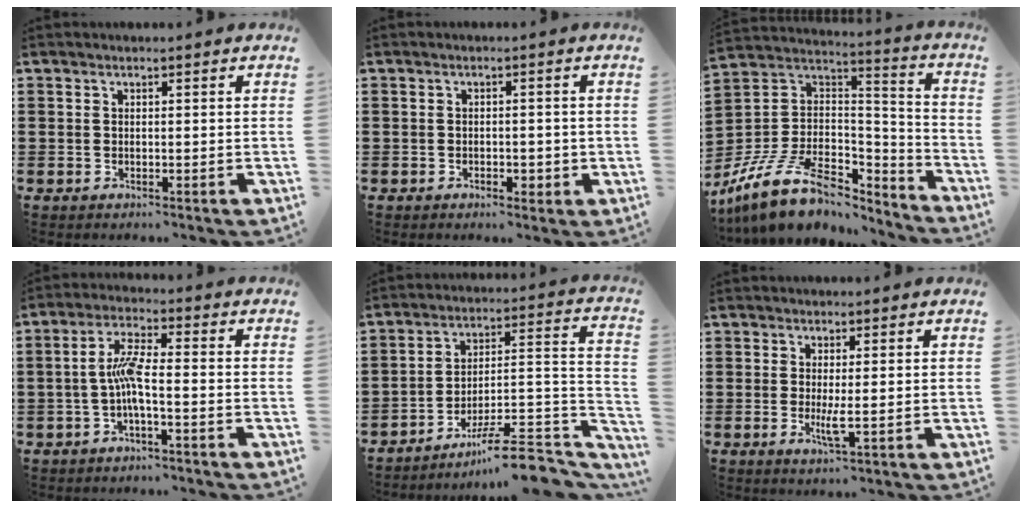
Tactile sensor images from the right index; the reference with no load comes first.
{"total": 1.7, "force": [-0.9, 1.1, 1.1], "torque": [-0.023, 0.002, -0.019]}
{"total": 13.0, "force": [-8.3, 6.2, 7.9], "torque": [-0.169, 0.021, -0.151]}
{"total": 5.6, "force": [-1.3, 0.9, 5.4], "torque": [-0.112, -0.002, -0.030]}
{"total": 10.0, "force": [-7.9, 1.4, 6.0], "torque": [-0.084, 0.017, -0.150]}
{"total": 2.5, "force": [-0.2, 0.2, 2.4], "torque": [-0.045, -0.004, -0.004]}